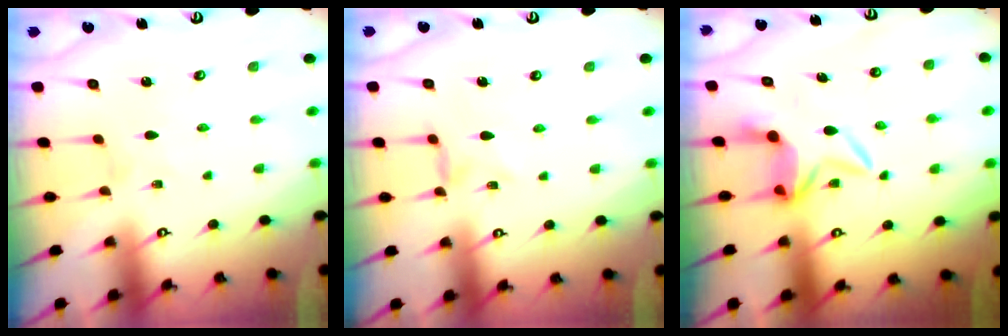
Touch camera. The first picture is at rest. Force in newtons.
{"total": 2.2, "press": 2.1, "slide": 0.5}
{"total": 6.7, "press": 6.7, "slide": 0.7}